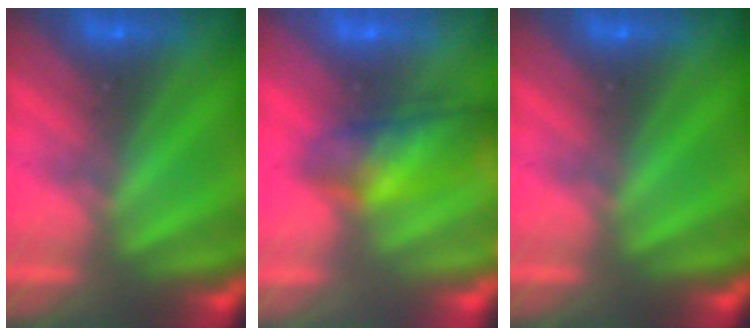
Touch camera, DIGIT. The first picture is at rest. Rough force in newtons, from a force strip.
{"total": 7.5}
{"total": 0.0}